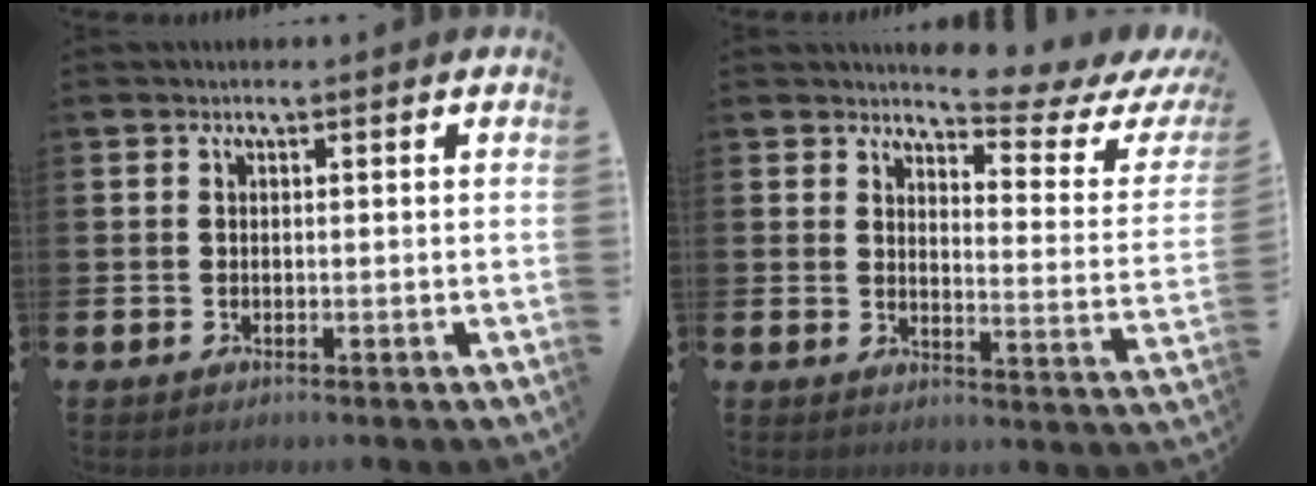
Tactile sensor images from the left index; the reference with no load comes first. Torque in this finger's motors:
{"motor_torque": [0.50, -0.53, 0.23, 0.00]}